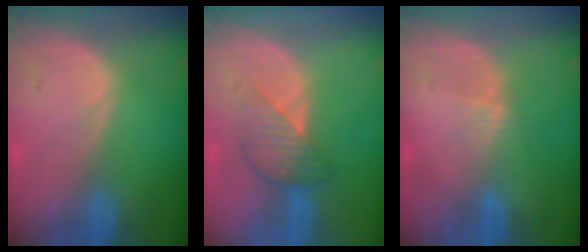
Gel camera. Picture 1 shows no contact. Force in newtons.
{"total": 4.3, "press": 4.3, "slide": 0.2}
{"total": 1.3, "press": 1.3, "slide": 0.2}